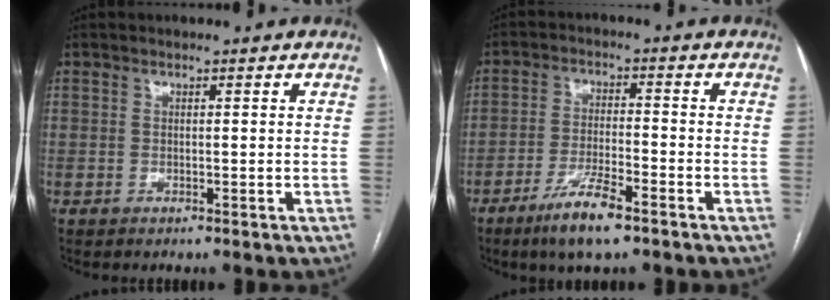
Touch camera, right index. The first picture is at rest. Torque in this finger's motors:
{"motor_torque": [0.84, -0.99, 0.57, 0.11]}